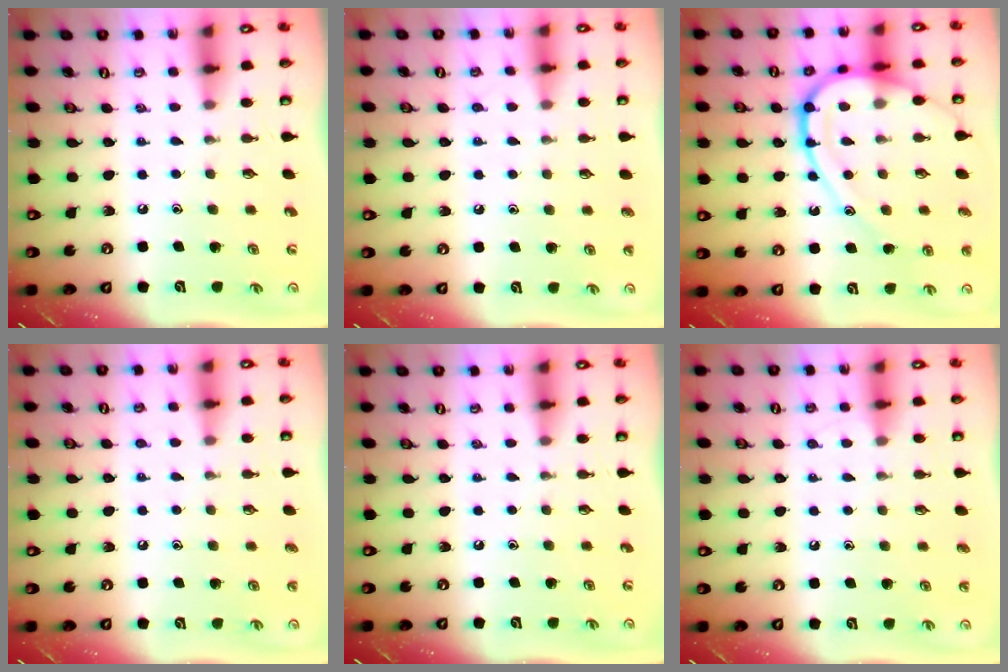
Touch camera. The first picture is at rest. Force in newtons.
{"total": 4.4, "press": 4.3, "slide": 0.4}
{"total": 17.6, "press": 17.5, "slide": 1.7}
{"total": 3.8, "press": 3.8, "slide": 0.4}
{"total": 0.0}
{"total": 2.4, "press": 2.4, "slide": 0.3}